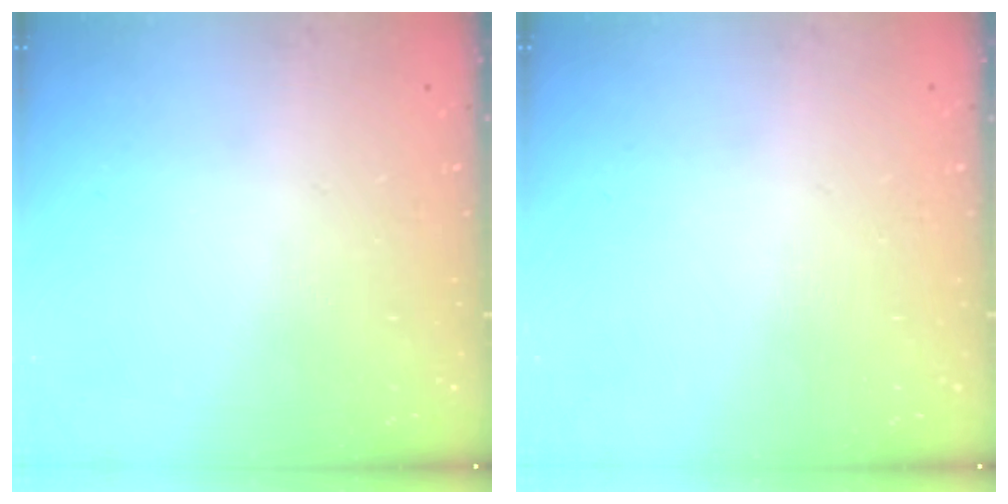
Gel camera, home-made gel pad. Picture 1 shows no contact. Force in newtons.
{"total": 0.0}